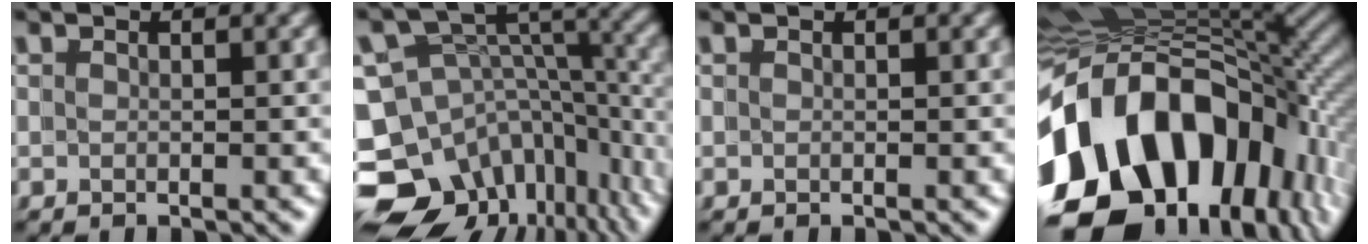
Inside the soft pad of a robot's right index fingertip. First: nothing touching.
{"total": 17.0, "force": [-5.5, 13.3, 9.1], "torque": [-0.165, -0.062, -0.083]}
{"total": 0.0}
{"total": 25.7, "force": [-3.3, 17.8, 18.2], "torque": [-0.337, -0.032, -0.042]}